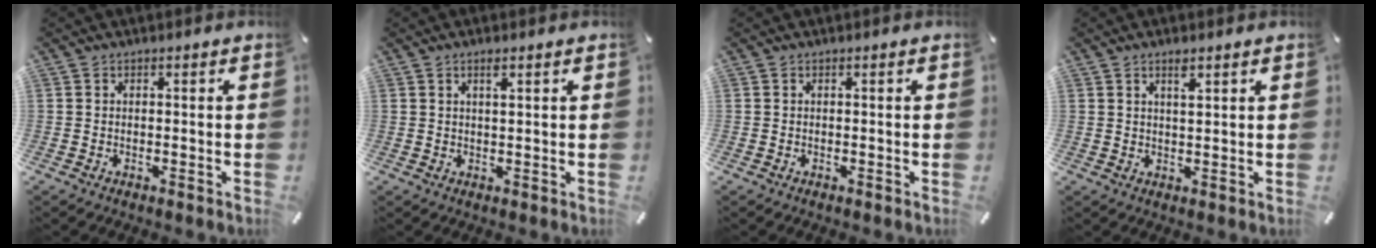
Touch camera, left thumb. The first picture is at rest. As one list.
[{"total": 1.8, "force": [1.0, 0.3, 1.4], "torque": [-0.030, 0.000, 0.017]}, {"total": 0.0}, {"total": 2.6, "force": [1.7, 0.7, 1.8], "torque": [-0.031, -0.002, 0.028]}]